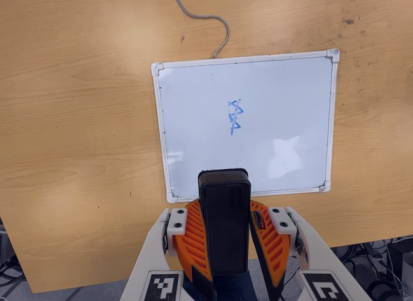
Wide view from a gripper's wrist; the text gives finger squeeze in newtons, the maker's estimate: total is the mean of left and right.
{"total": 9.8, "left": 9.6, "right": 10.0}